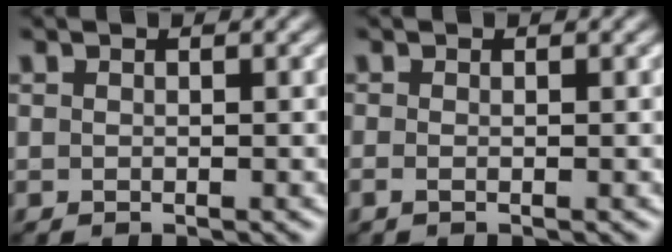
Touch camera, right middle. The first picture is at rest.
{"total": 0.8, "force": [-0.3, 0.2, 0.7], "torque": [-0.015, -0.007, -0.007]}